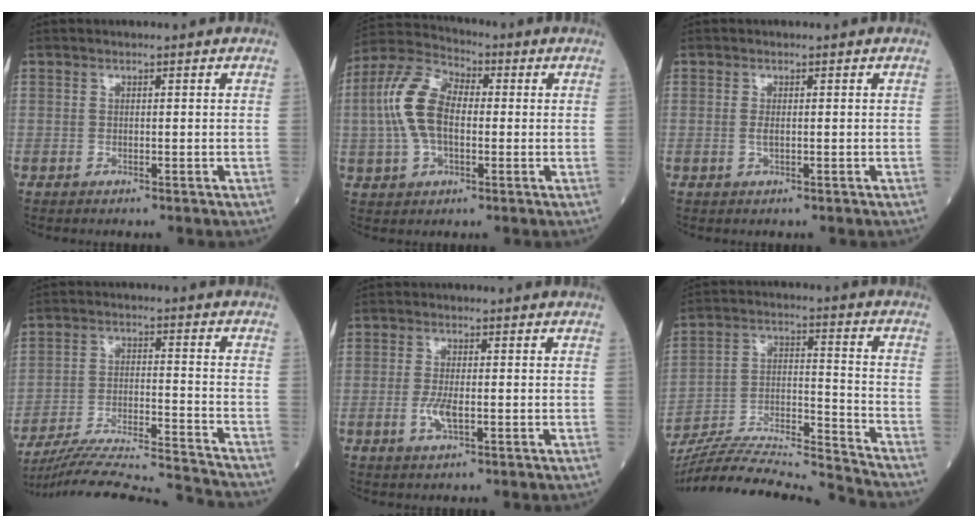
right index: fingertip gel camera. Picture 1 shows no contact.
{"total": 11.0, "force": [0.2, 6.1, 9.2], "torque": [-0.217, 0.030, 0.002]}
{"total": 1.0, "force": [0.0, 0.3, 0.9], "torque": [-0.023, -0.002, 0.000]}
{"total": 19.5, "force": [-18.7, -1.2, 5.6], "torque": [-0.096, -0.020, -0.287]}
{"total": 3.2, "force": [-0.9, 0.9, 3.0], "torque": [-0.068, -0.004, -0.015]}
{"total": 20.9, "force": [-19.8, -1.0, 6.6], "torque": [-0.138, -0.002, -0.326]}